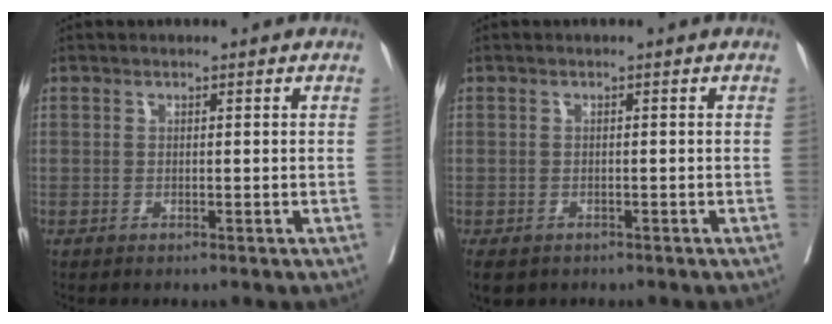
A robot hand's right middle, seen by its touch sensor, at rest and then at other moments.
{"total": 6.7, "force": [-4.0, 4.6, 2.8], "torque": [-0.069, -0.013, -0.054]}